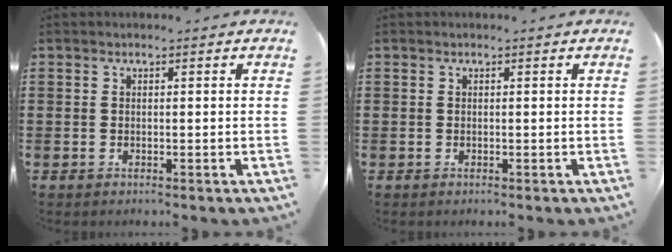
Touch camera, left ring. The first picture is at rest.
{"total": 0.0}